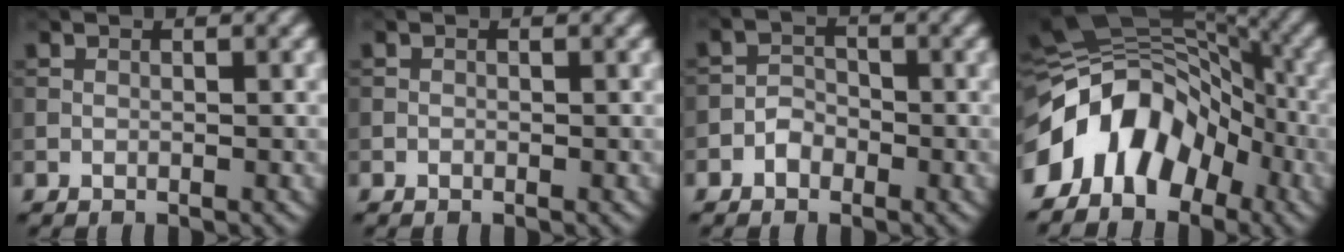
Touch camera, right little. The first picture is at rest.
{"total": 0.0}
{"total": 1.7, "force": [-1.0, 1.3, 0.6], "torque": [-0.005, 0.008, -0.020]}
{"total": 11.5, "force": [-5.0, 7.6, 7.0], "torque": [-0.110, 0.021, -0.107]}